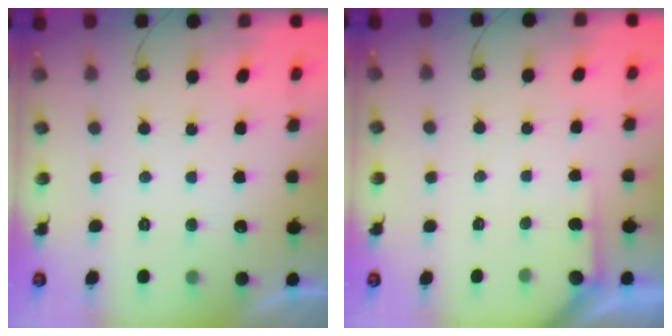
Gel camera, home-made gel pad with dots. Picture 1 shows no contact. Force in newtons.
{"total": 3.7, "press": 3.7, "slide": 0.2}